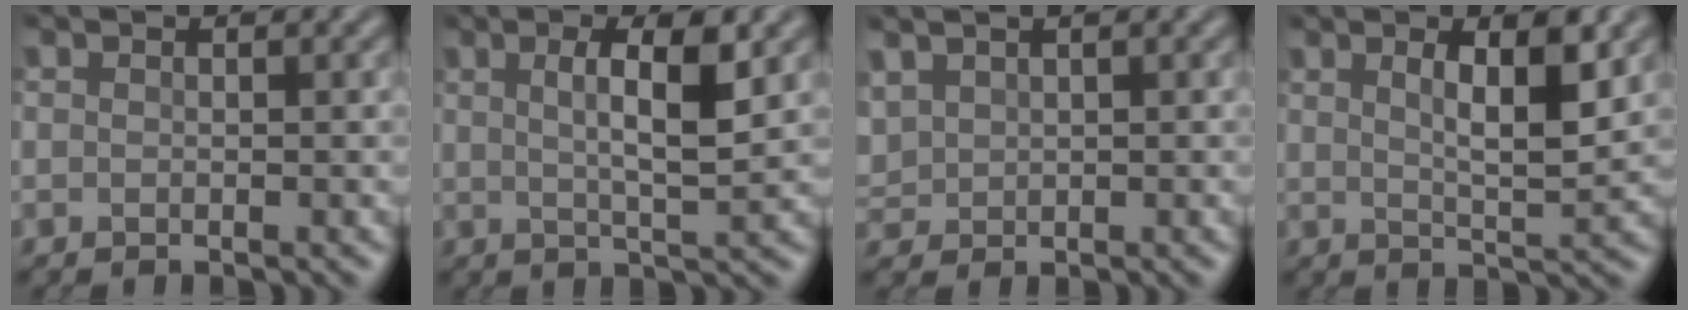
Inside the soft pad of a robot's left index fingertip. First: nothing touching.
{"total": 4.9, "force": [1.3, 1.1, 4.5], "torque": [-0.077, -0.003, 0.021]}
{"total": 1.7, "force": [0.9, 1.1, 0.8], "torque": [-0.027, 0.005, 0.024]}
{"total": 4.6, "force": [1.8, 1.1, 4.0], "torque": [-0.070, -0.008, 0.031]}